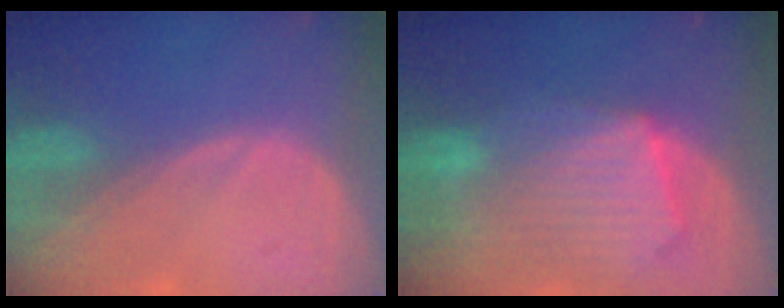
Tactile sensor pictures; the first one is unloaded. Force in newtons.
{"total": 10.9, "press": 9.5, "slide": 5.3}